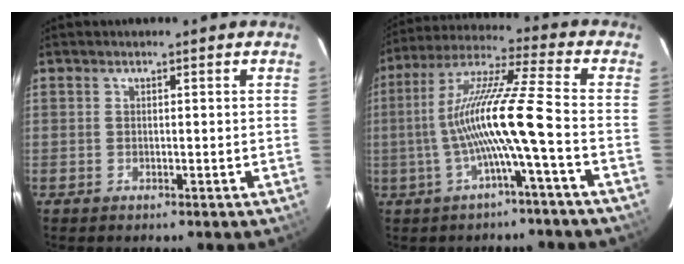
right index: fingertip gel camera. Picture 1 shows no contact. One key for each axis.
{"total": 13.1, "fx": -3.3, "fy": -1.5, "fz": 12.6, "tx": -0.239, "ty": 0.006, "tz": -0.061}